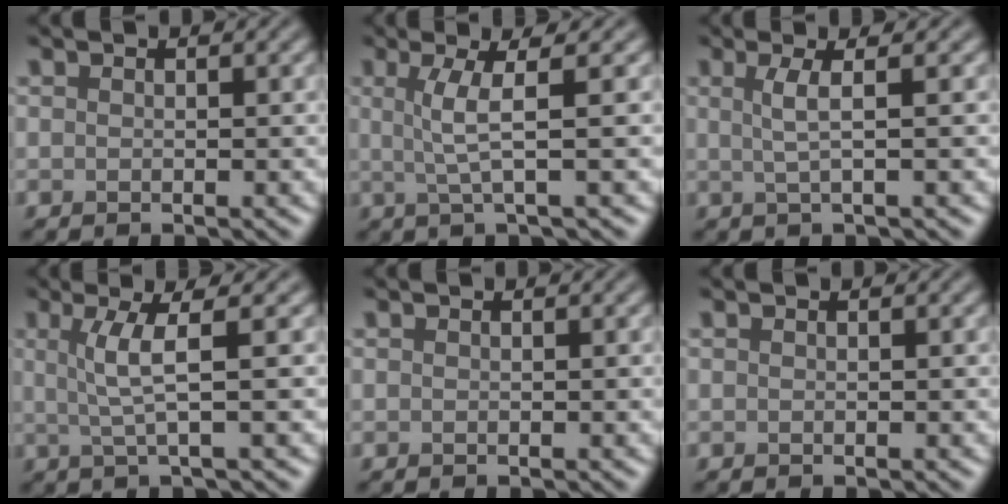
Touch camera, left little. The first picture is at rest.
{"total": 3.4, "force": [0.5, 0.6, 3.3], "torque": [-0.064, 0.001, 0.011]}
{"total": 2.5, "force": [0.4, 0.6, 2.4], "torque": [-0.044, 0.000, 0.004]}
{"total": 3.7, "force": [0.7, 0.6, 3.6], "torque": [-0.067, 0.002, 0.016]}
{"total": 0.0}
{"total": 0.0}